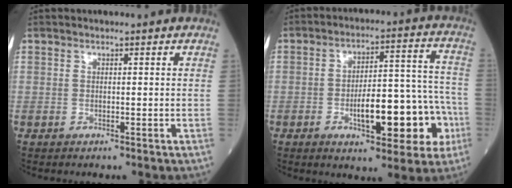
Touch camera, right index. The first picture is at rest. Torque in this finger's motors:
{"motor_torque": [0.39, -0.22, 0.23, 0.10]}